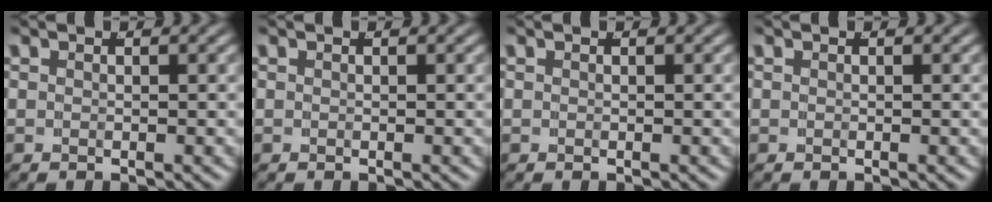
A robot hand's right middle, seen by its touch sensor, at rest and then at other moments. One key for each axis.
{"total": 0.0}
{"total": 0.0}
{"total": 0.0}